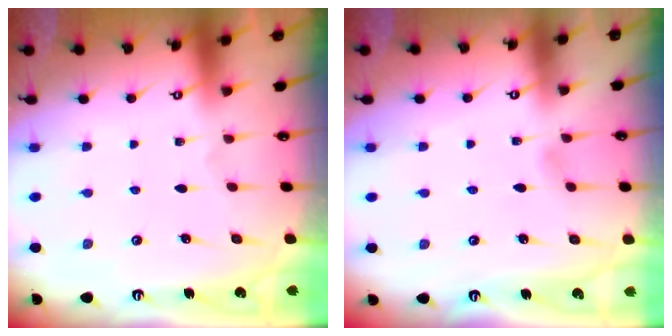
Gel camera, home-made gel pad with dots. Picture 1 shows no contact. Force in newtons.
{"total": 2.8, "press": 2.8, "slide": 0.3}